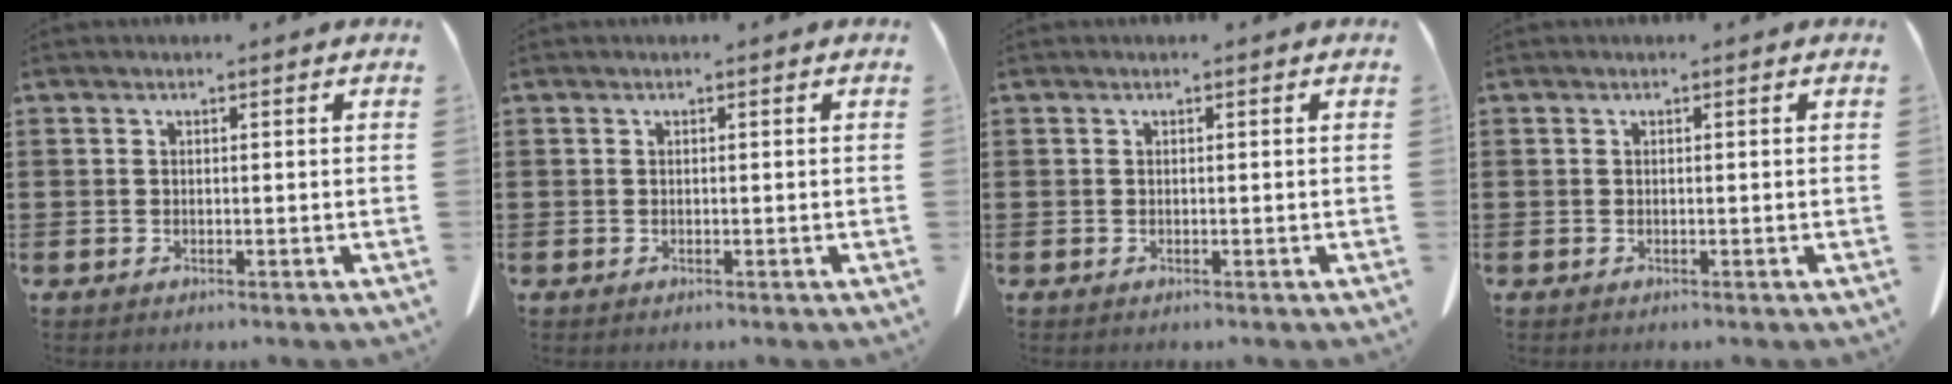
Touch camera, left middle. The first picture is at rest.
{"total": 0.0}
{"total": 0.0}
{"total": 0.0}